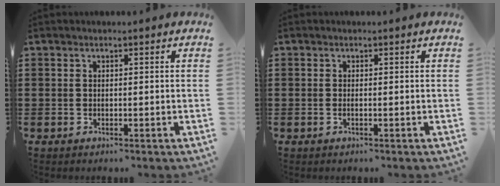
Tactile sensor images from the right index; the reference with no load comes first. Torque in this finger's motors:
{"motor_torque": [-0.20, -0.01, 0.04, -0.01]}